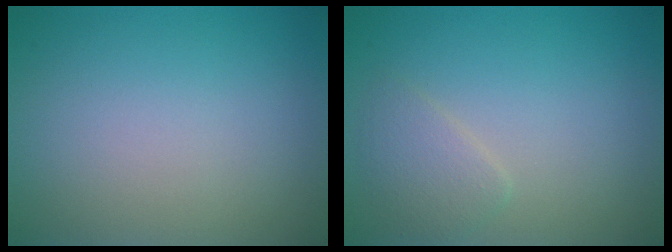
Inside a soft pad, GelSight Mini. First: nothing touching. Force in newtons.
{"total": 1.8, "press": 1.8, "slide": 0.1}